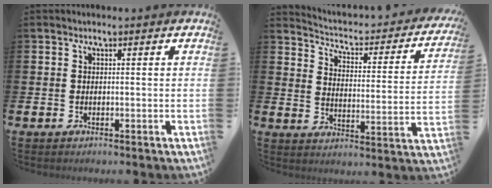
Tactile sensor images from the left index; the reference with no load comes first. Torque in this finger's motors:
{"motor_torque": [0.90, -1.24, 0.18, 0.05]}